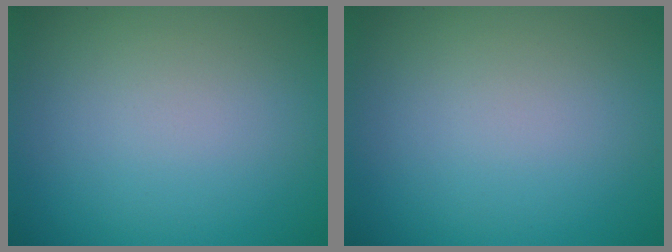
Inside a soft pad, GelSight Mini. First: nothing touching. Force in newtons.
{"total": 0.0}